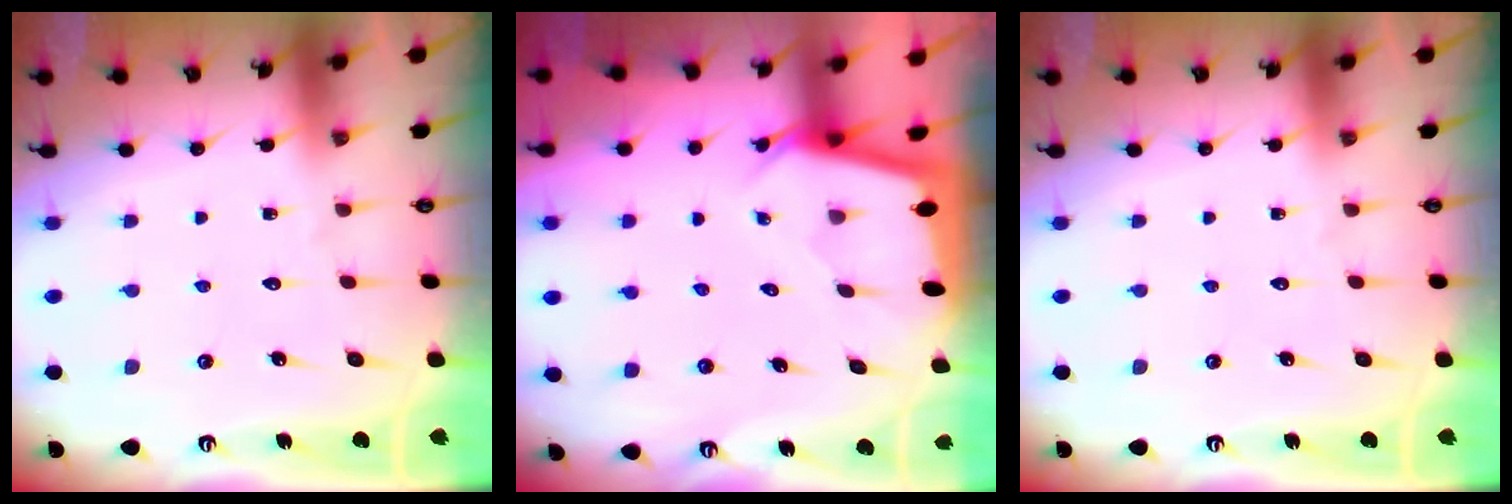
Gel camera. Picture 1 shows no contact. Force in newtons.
{"total": 2.3, "press": 2.3, "slide": 0.1}
{"total": 0.0}